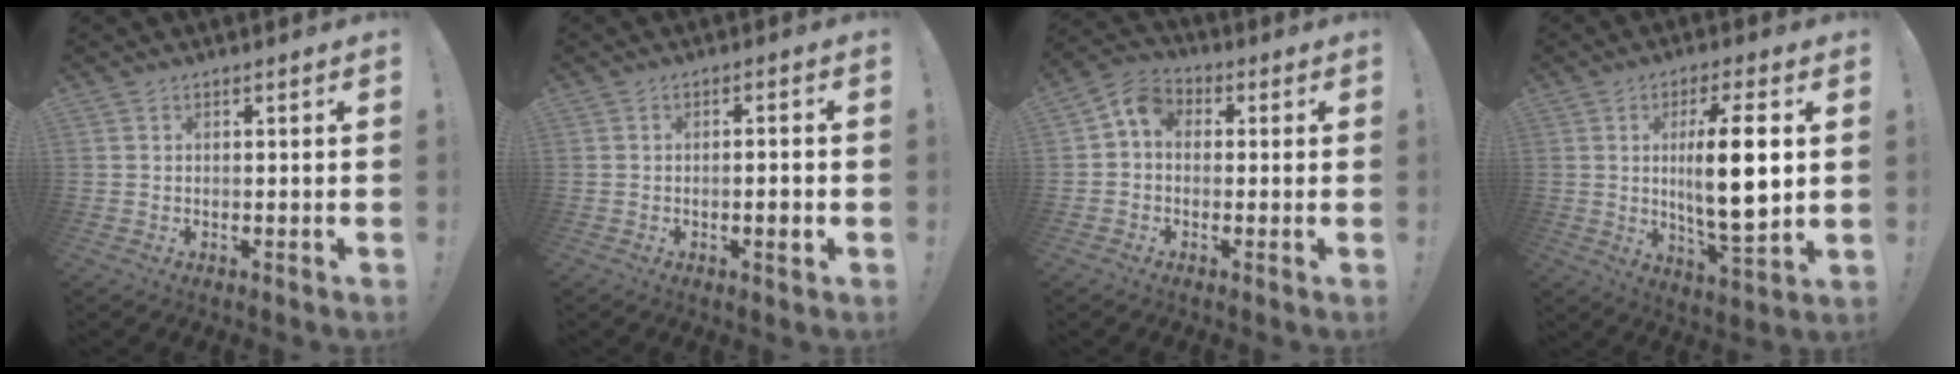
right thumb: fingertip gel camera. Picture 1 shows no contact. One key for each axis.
{"total": 3.2, "fx": -1.1, "fy": 0.5, "fz": 2.9, "tx": -0.046, "ty": 0.002, "tz": -0.019}
{"total": 6.7, "fx": 0.5, "fy": 5.3, "fz": 4.2, "tx": -0.071, "ty": 0.010, "tz": 0.012}
{"total": 15.4, "fx": 1.8, "fy": 3.6, "fz": 14.9, "tx": -0.255, "ty": -0.012, "tz": 0.014}